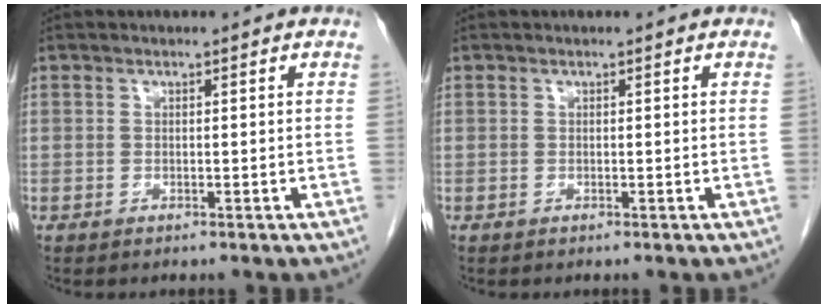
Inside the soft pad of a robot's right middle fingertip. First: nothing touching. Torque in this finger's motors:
{"motor_torque": [0.00, 0.00, 0.00, 0.00]}